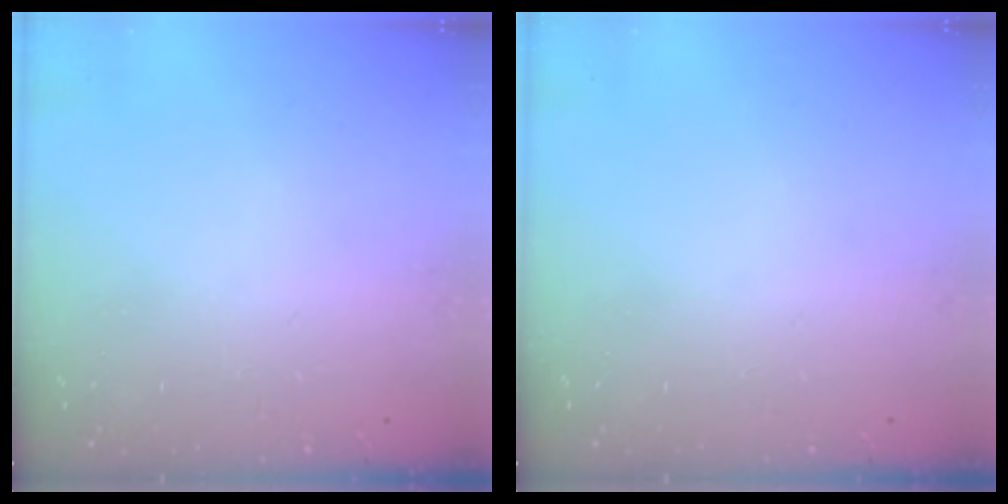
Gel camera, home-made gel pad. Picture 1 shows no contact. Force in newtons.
{"total": 0.0}